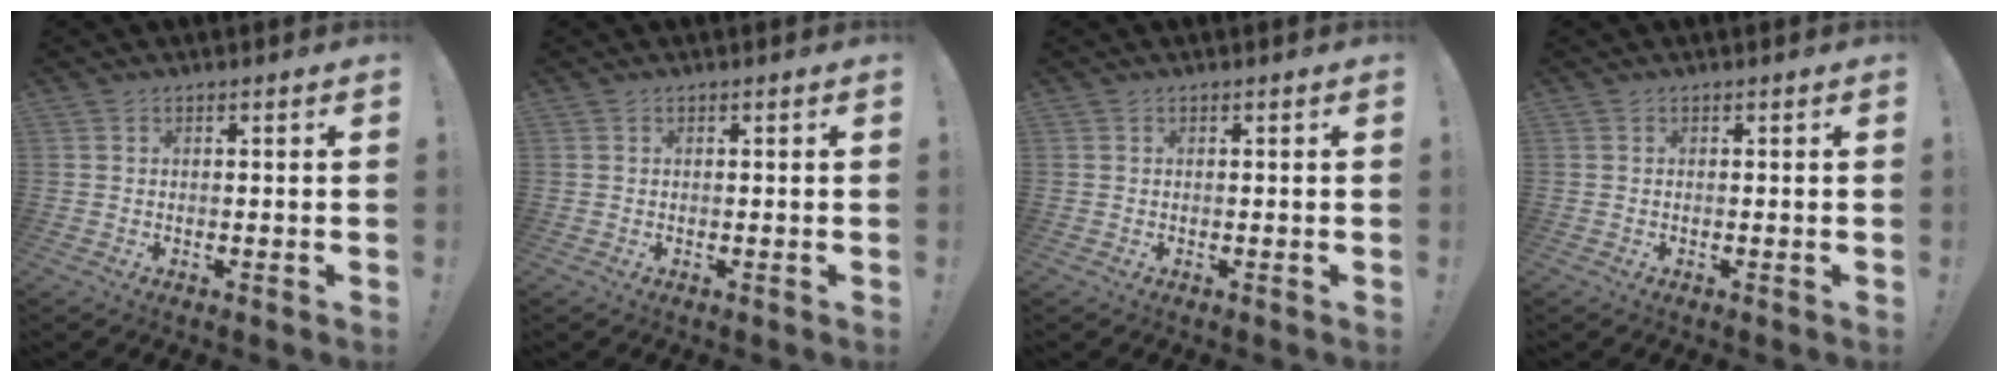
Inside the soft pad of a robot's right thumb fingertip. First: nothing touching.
{"total": 0.0}
{"total": 0.0}
{"total": 0.0}